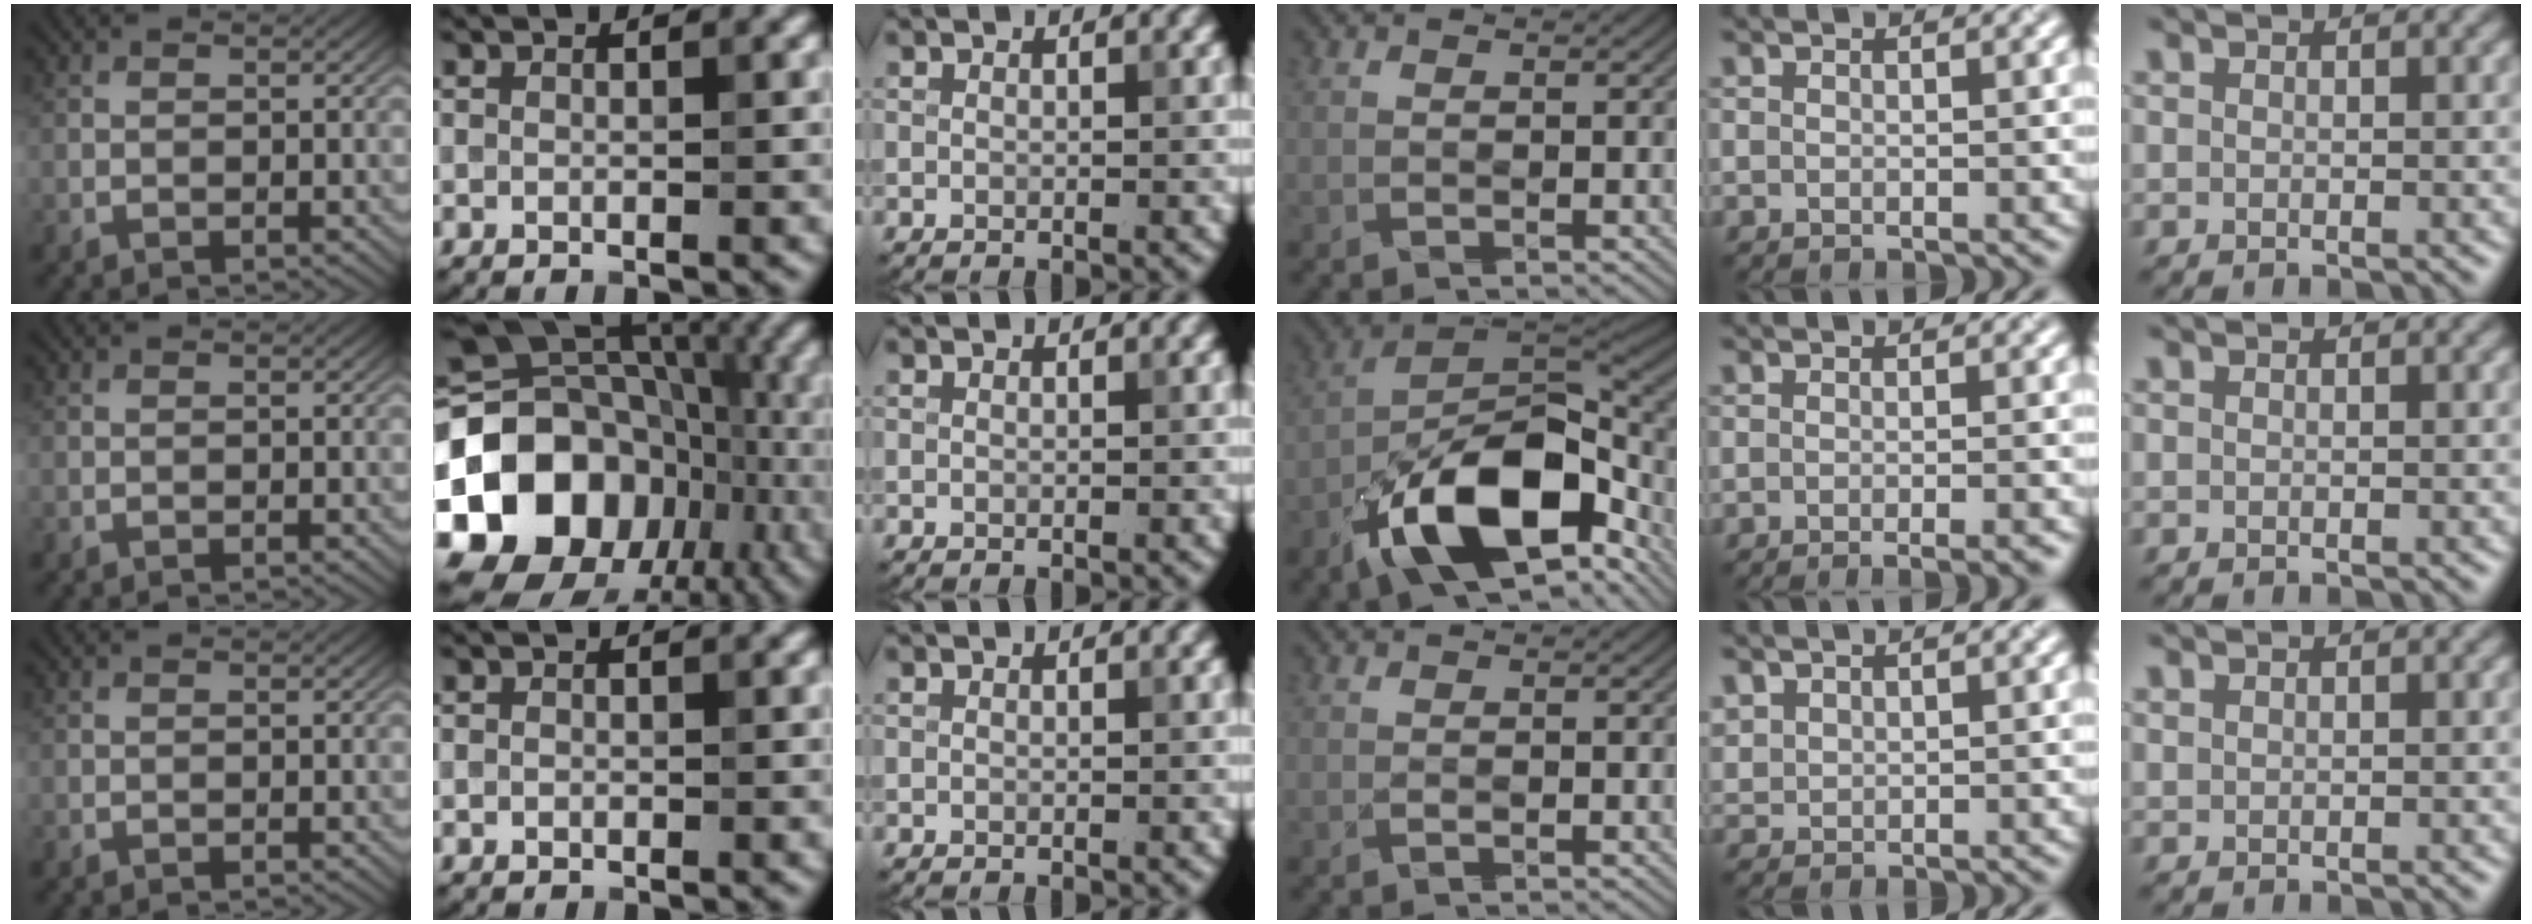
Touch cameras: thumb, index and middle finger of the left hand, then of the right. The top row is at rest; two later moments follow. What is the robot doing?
{"motion": "fold", "object": "aluminum foil"}